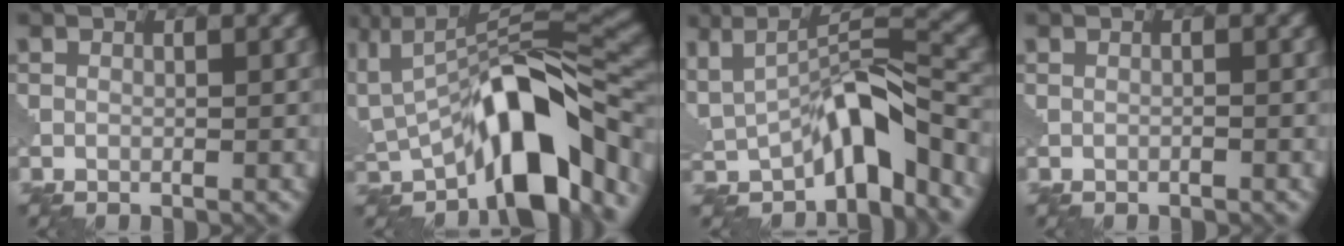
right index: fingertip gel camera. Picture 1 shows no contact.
{"total": 11.0, "force": [-4.2, 4.7, 9.0], "torque": [-0.110, 0.018, -0.083]}
{"total": 6.9, "force": [-2.3, 2.2, 6.1], "torque": [-0.088, 0.005, -0.042]}
{"total": 0.0}